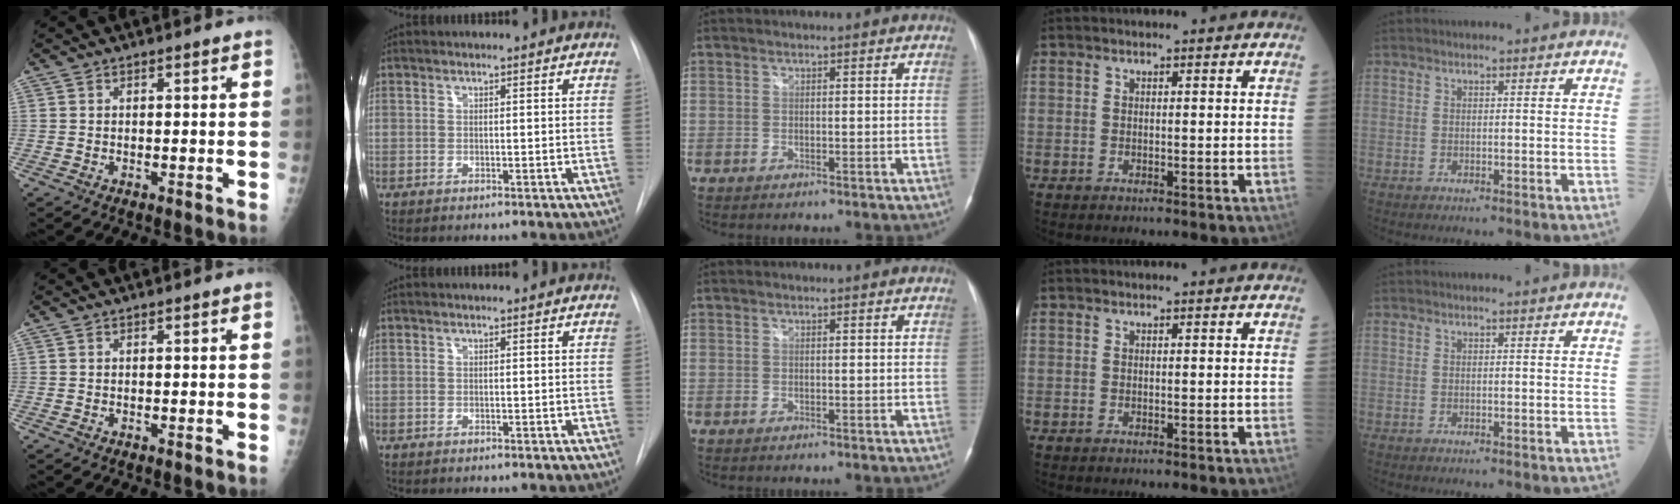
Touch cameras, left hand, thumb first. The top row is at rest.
{}